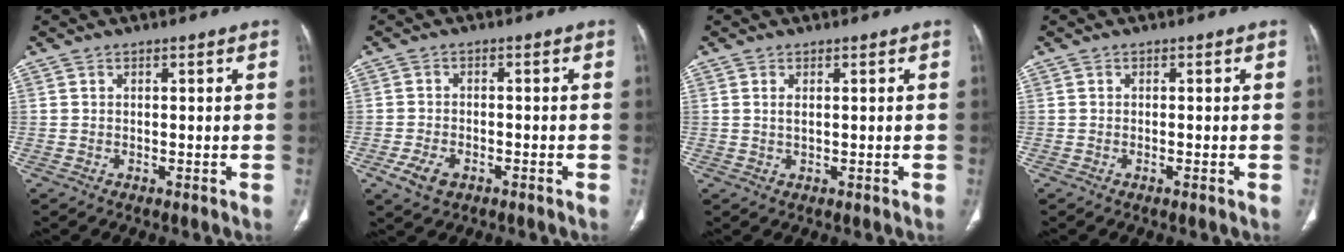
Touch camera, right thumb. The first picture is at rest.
{"total": 4.8, "force": [-2.4, 2.8, 3.1], "torque": [-0.066, 0.006, -0.040]}
{"total": 1.2, "force": [0.4, 0.5, 1.0], "torque": [-0.023, -0.001, 0.009]}
{"total": 0.7, "force": [-0.3, 0.0, 0.6], "torque": [-0.014, -0.001, -0.004]}